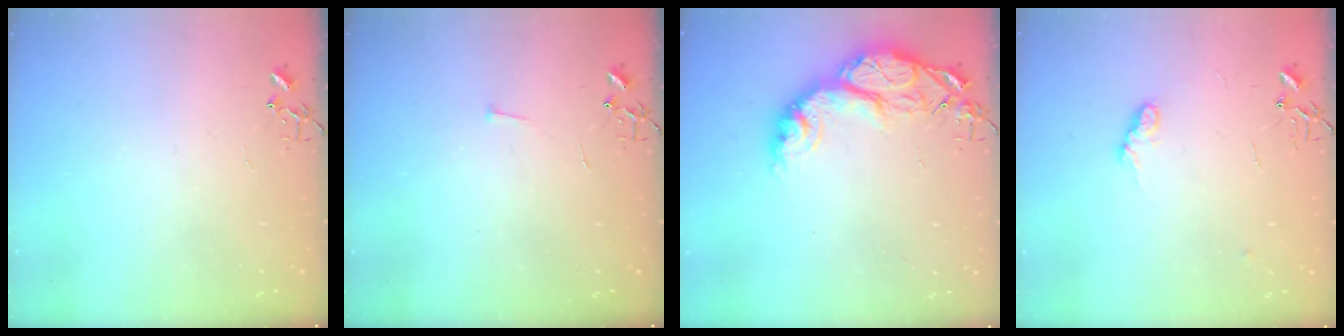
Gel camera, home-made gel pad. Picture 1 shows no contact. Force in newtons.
{"total": 3.0, "press": 2.9, "slide": 0.3}
{"total": 16.4, "press": 16.4, "slide": 1.4}
{"total": 7.7, "press": 7.7, "slide": 0.9}